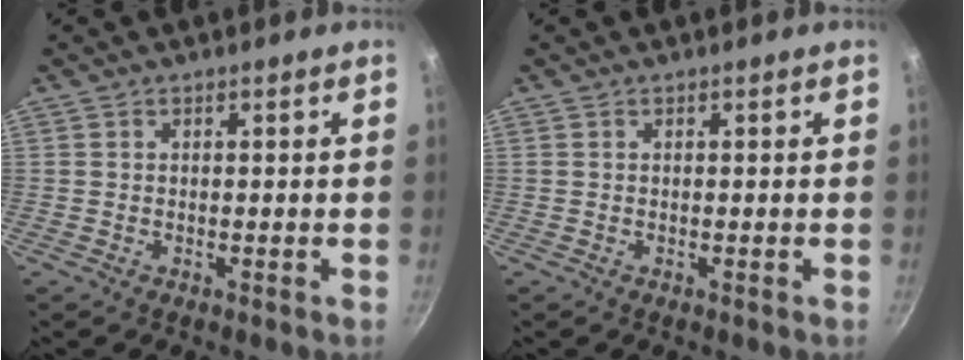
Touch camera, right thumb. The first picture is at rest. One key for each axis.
{"total": 0.0}